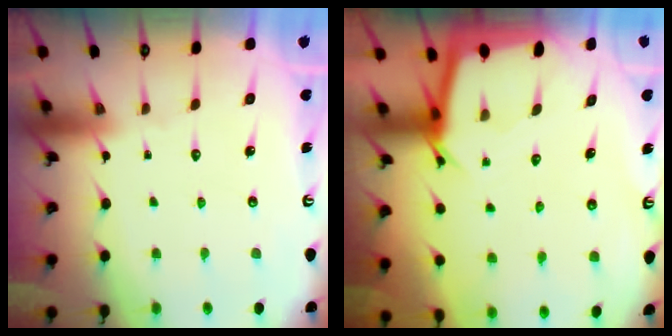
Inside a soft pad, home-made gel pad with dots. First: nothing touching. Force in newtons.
{"total": 4.0, "press": 4.0, "slide": 0.4}